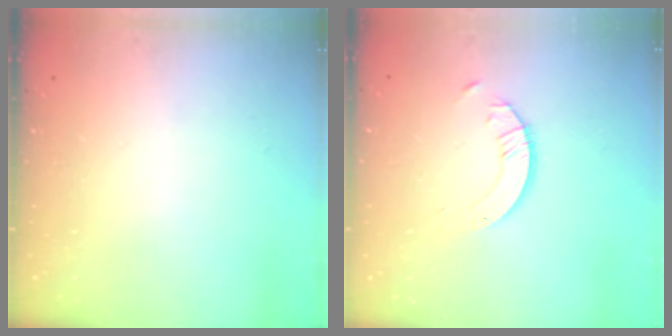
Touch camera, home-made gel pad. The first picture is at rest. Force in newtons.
{"total": 2.3, "press": 2.3, "slide": 0.2}